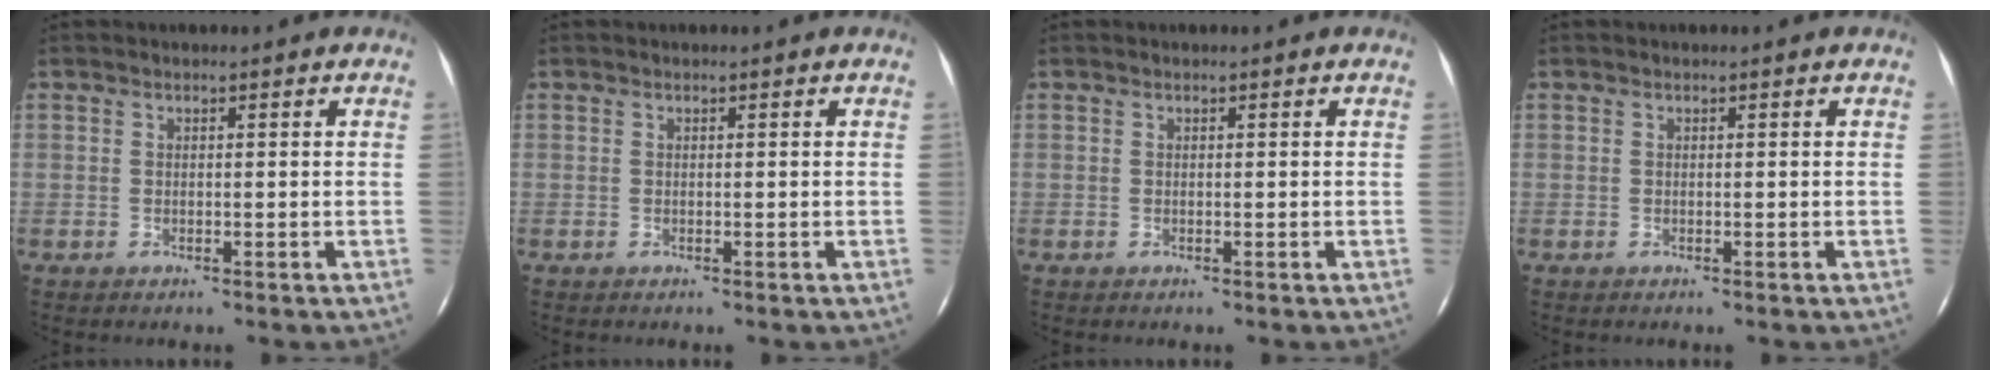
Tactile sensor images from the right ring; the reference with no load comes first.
{"total": 0.0}
{"total": 0.0}
{"total": 0.0}